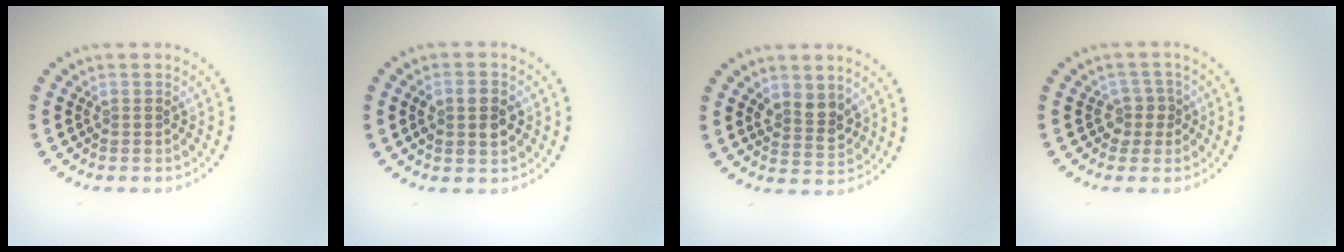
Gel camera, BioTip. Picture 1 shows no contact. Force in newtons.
{"total": 2.7, "press": 2.7, "slide": 0.3}
{"total": 2.6, "press": 2.4, "slide": 0.9}
{"total": 1.7, "press": 1.4, "slide": 1.0}